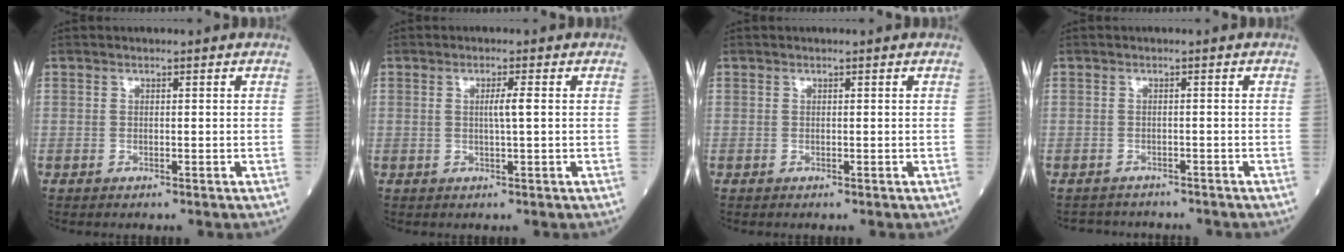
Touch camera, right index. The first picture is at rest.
{"total": 1.9, "force": [0.3, -0.2, 1.9], "torque": [-0.037, 0.002, 0.006]}
{"total": 0.0}
{"total": 4.1, "force": [-3.9, 1.3, 0.1], "torque": [0.000, 0.000, -0.055]}